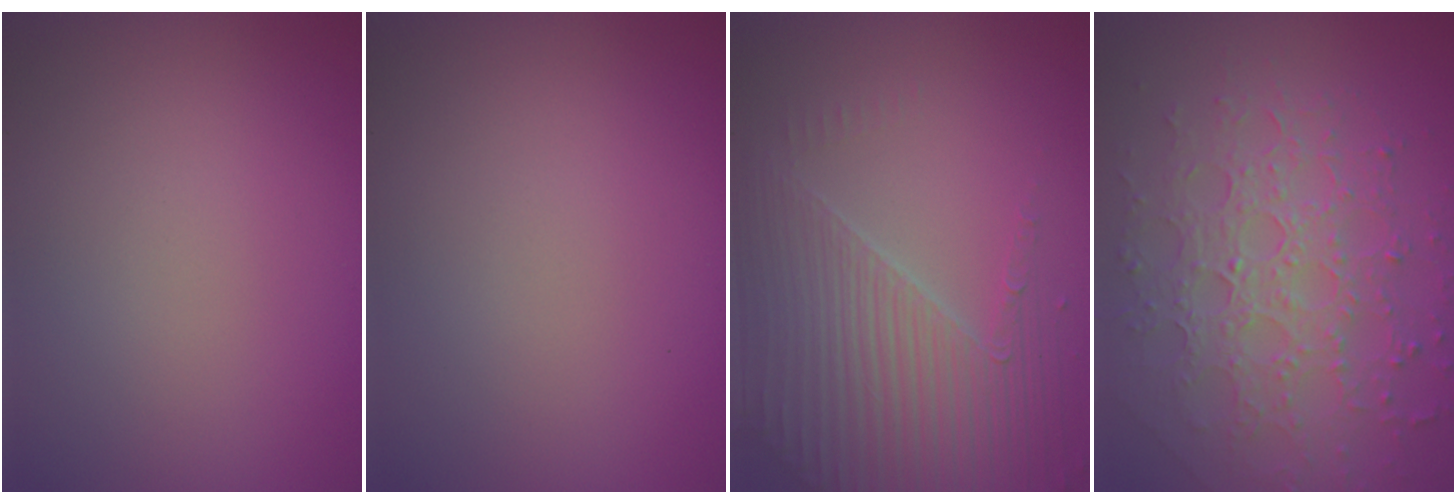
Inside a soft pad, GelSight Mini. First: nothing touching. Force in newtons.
{"total": 0.0}
{"total": 4.3, "press": 4.0, "slide": 1.6}
{"total": 7.5, "press": 5.4, "slide": 5.2}